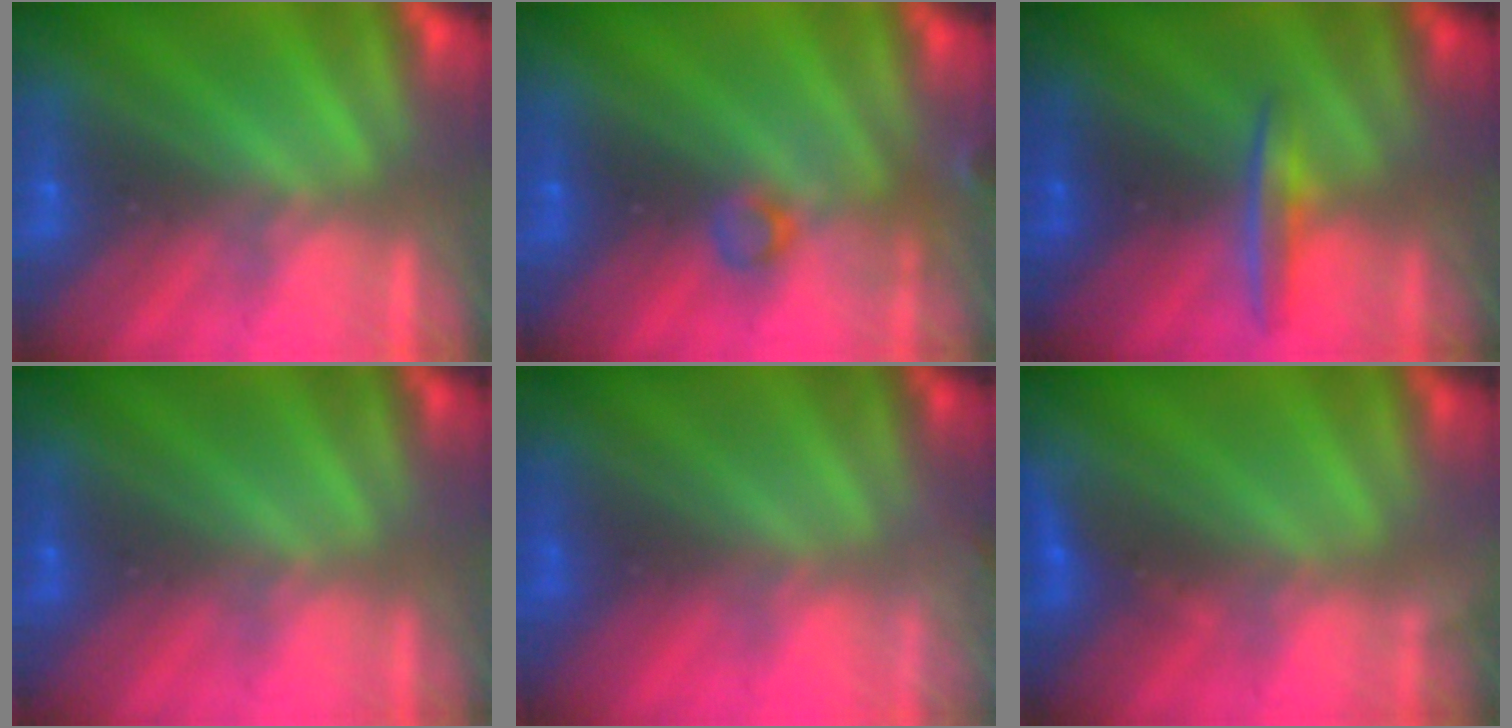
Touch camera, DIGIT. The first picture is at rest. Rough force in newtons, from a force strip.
{"total": 2.9}
{"total": 1.5}
{"total": 2.3}
{"total": 8.3}
{"total": 2.9}